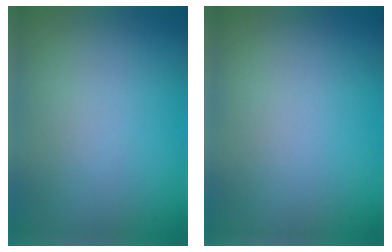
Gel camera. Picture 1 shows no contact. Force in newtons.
{"total": 0.0}